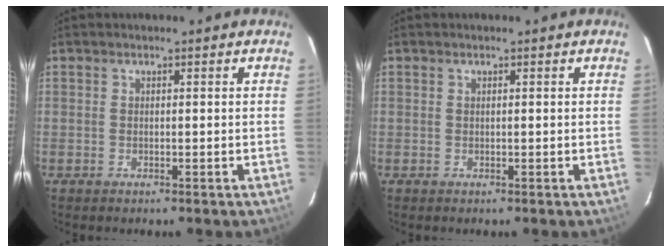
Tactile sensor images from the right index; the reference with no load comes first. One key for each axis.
{"total": 0.0}